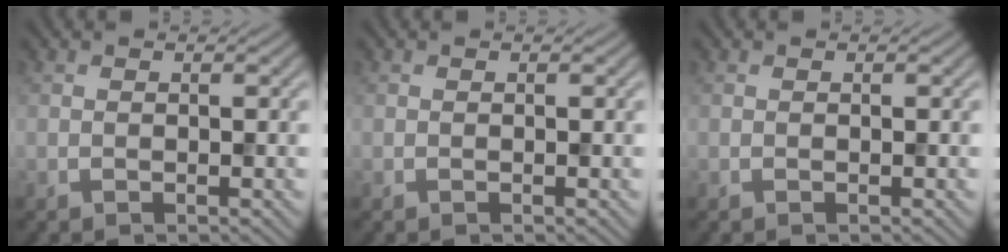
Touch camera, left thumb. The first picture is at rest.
{"total": 0.0}
{"total": 0.0}